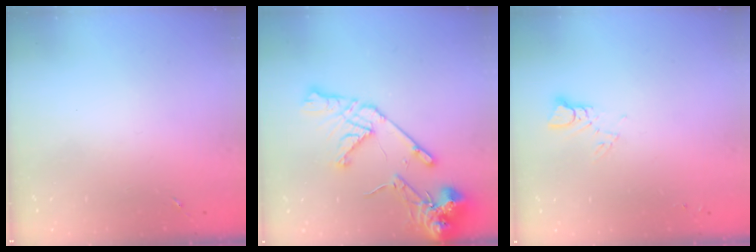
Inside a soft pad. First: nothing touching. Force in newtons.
{"total": 16.2, "press": 16.0, "slide": 2.5}
{"total": 2.9, "press": 2.9, "slide": 0.2}